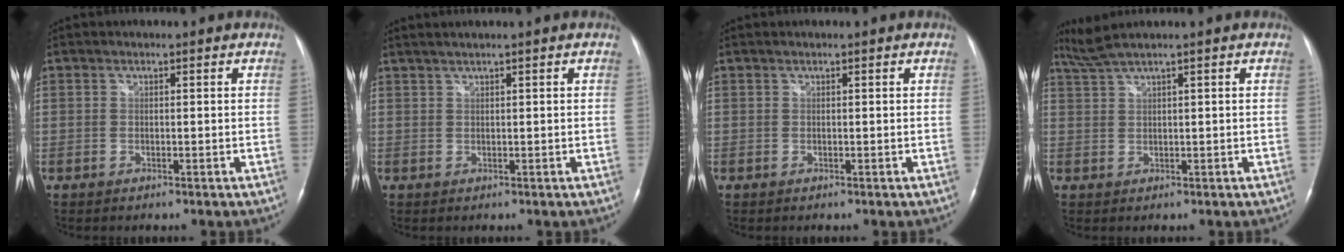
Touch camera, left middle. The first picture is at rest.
{"total": 2.7, "force": [2.0, -0.4, 1.8], "torque": [-0.039, 0.018, 0.043]}
{"total": 0.5, "force": [0.4, -0.1, 0.3], "torque": [-0.010, 0.012, 0.011]}
{"total": 2.8, "force": [2.3, -0.9, 1.5], "torque": [-0.044, 0.015, 0.054]}